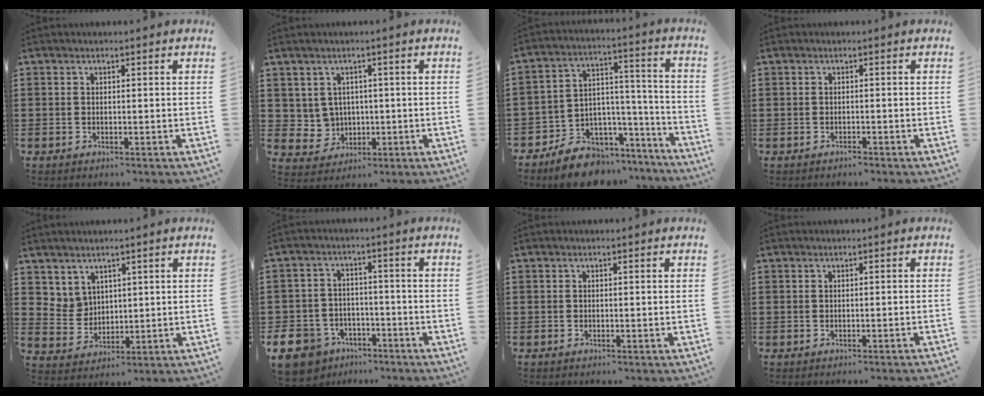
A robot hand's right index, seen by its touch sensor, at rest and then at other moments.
{"total": 3.6, "force": [0.9, 3.5, 0.7], "torque": [-0.033, 0.005, 0.016]}
{"total": 8.3, "force": [-6.8, 4.7, 1.2], "torque": [-0.026, 0.023, -0.121]}
{"total": 0.7, "force": [-0.7, 0.2, 0.0], "torque": [-0.002, 0.002, -0.016]}
{"total": 4.4, "force": [3.0, 3.3, 0.5], "torque": [-0.029, 0.002, 0.057]}
{"total": 7.5, "force": [-5.4, 4.8, 2.3], "torque": [-0.081, 0.021, -0.109]}
{"total": 0.0}
{"total": 0.6, "force": [-0.6, -0.2, 0.2], "torque": [-0.005, -0.004, -0.010]}